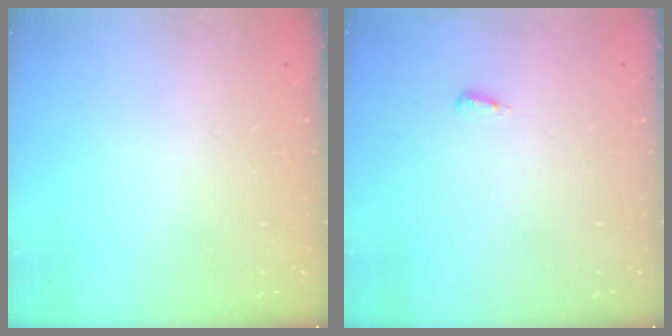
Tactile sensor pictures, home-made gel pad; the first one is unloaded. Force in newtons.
{"total": 3.6, "press": 2.7, "slide": 2.5}